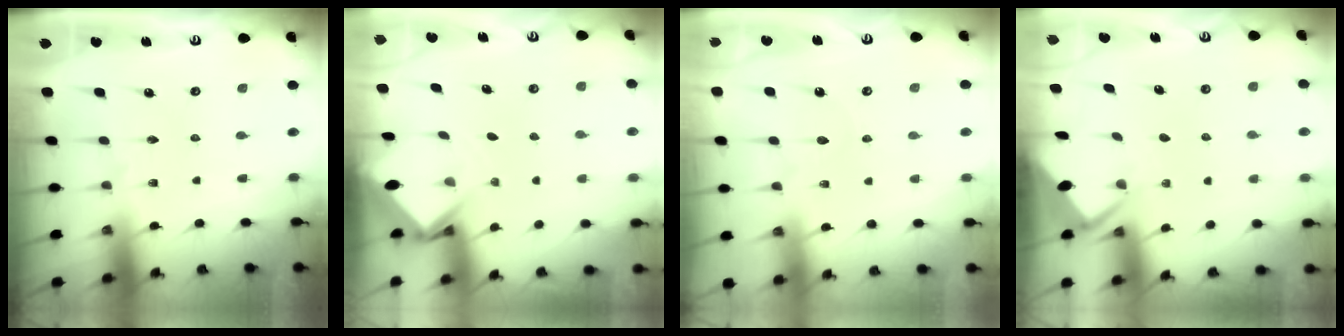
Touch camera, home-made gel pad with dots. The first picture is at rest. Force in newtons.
{"total": 2.9, "press": 2.9, "slide": 0.2}
{"total": 3.3, "press": 3.3, "slide": 0.5}
{"total": 2.8, "press": 2.7, "slide": 0.4}